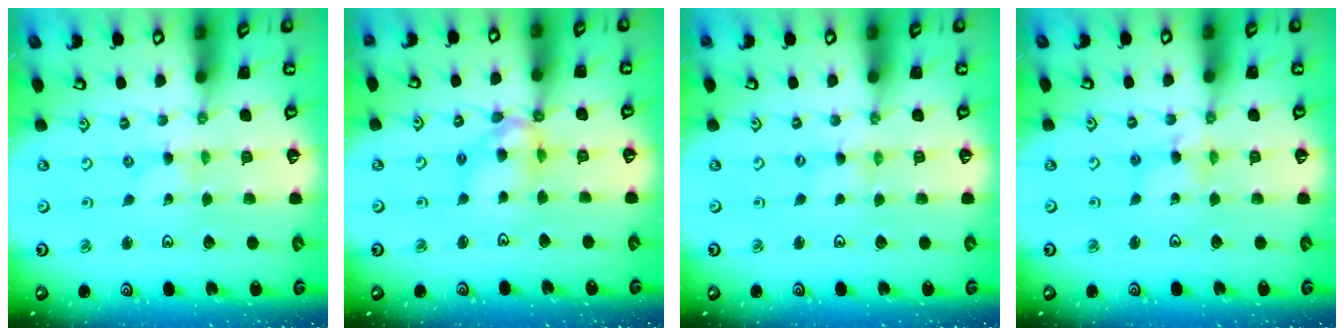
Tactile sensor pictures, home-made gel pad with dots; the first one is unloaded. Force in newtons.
{"total": 11.2, "press": 11.1, "slide": 0.9}
{"total": 0.0}
{"total": 4.7, "press": 4.6, "slide": 0.6}